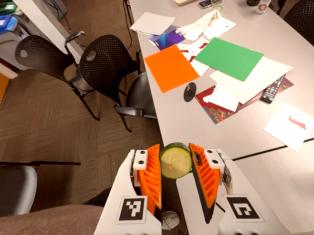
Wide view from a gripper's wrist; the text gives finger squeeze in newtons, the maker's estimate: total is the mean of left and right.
{"total": 10.3, "left": 10.6, "right": 10.1}